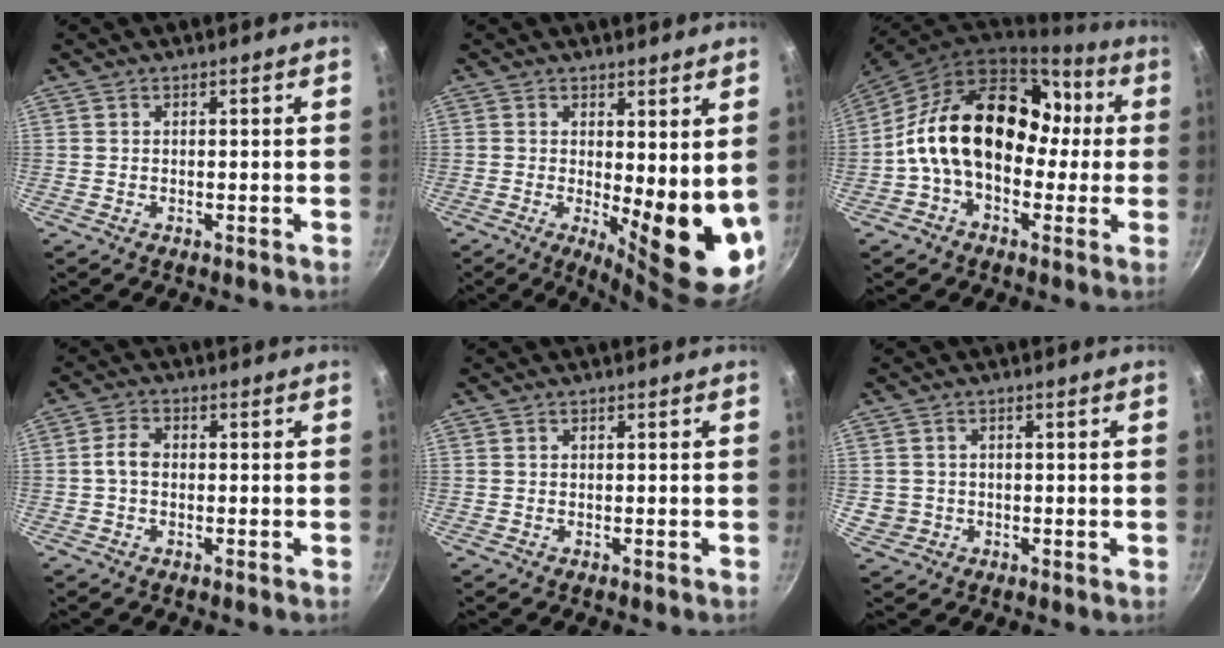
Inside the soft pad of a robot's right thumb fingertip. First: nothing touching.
{"total": 12.8, "force": [0.3, 4.4, 12.1], "torque": [-0.132, -0.034, 0.015]}
{"total": 20.4, "force": [0.6, 14.3, 14.5], "torque": [-0.200, 0.053, -0.004]}
{"total": 3.7, "force": [-0.1, 2.4, 2.8], "torque": [-0.056, 0.016, -0.009]}
{"total": 0.0}
{"total": 3.4, "force": [-0.2, 3.3, 1.0], "torque": [-0.012, 0.007, 0.004]}